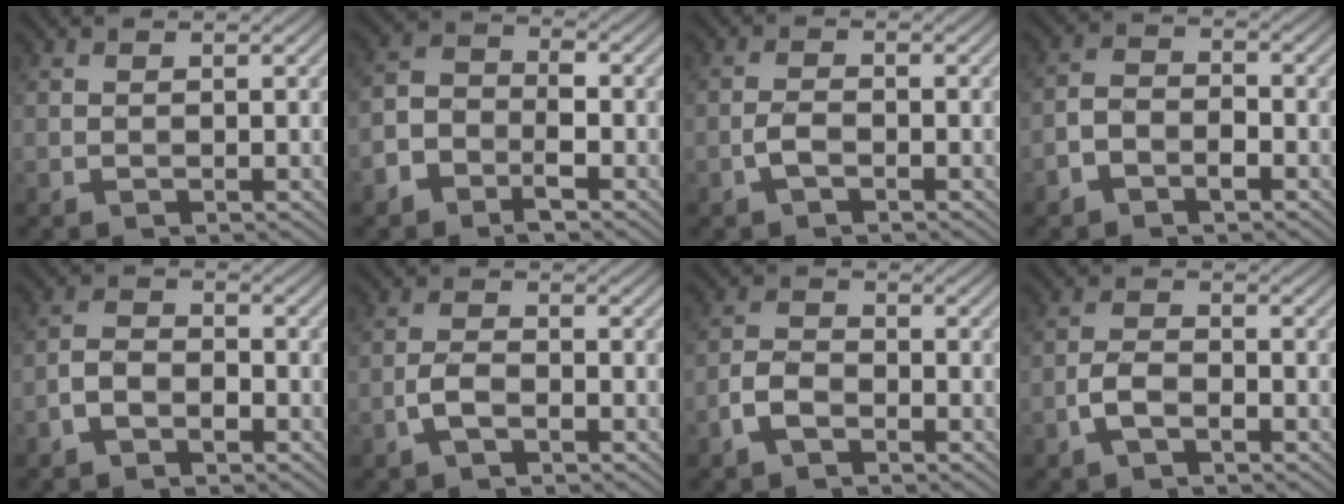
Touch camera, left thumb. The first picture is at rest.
{"total": 5.7, "force": [-3.3, 3.3, 3.2], "torque": [-0.057, 0.003, -0.073]}
{"total": 2.0, "force": [-1.1, 0.8, 1.5], "torque": [-0.031, 0.003, -0.026]}
{"total": 3.9, "force": [-2.3, 2.1, 2.4], "torque": [-0.042, 0.005, -0.052]}
{"total": 3.4, "force": [-2.1, 1.8, 2.0], "torque": [-0.037, 0.006, -0.048]}
{"total": 2.7, "force": [-1.5, 1.1, 1.9], "torque": [-0.042, 0.003, -0.037]}
{"total": 3.4, "force": [-2.2, 1.8, 2.0], "torque": [-0.043, 0.003, -0.054]}
{"total": 3.0, "force": [-1.8, 1.3, 2.1], "torque": [-0.045, 0.004, -0.042]}